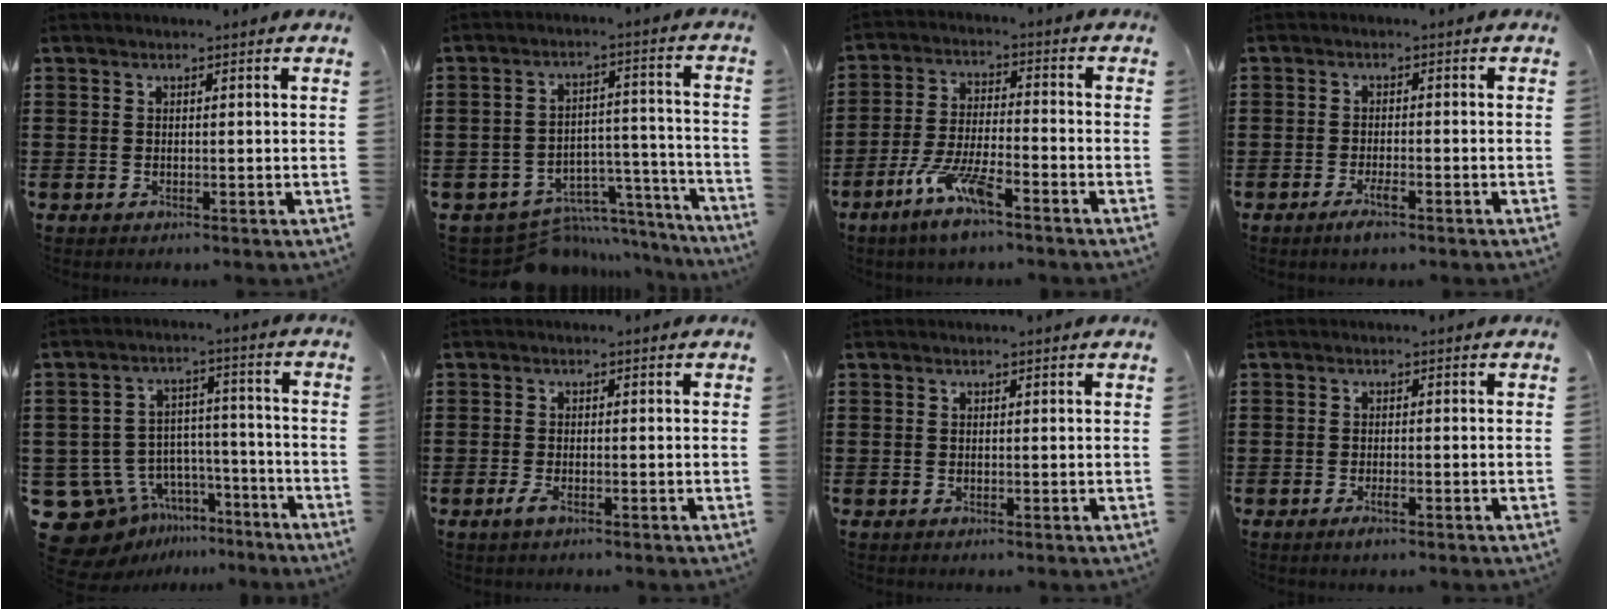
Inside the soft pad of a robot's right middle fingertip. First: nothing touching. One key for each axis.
{"total": 7.5, "fx": -6.6, "fy": 3.1, "fz": 1.8, "tx": -0.034, "ty": 0.023, "tz": -0.118}
{"total": 8.3, "fx": -5.4, "fy": 1.3, "fz": 6.1, "tx": -0.137, "ty": -0.011, "tz": -0.103}
{"total": 2.9, "fx": -1.7, "fy": 0.6, "fz": 2.2, "tx": -0.044, "ty": -0.003, "tz": -0.032}
{"total": 9.6, "fx": -6.5, "fy": 6.9, "fz": 1.6, "tx": -0.062, "ty": 0.027, "tz": -0.117}
{"total": 1.9, "fx": -1.1, "fy": 0.6, "fz": 1.4, "tx": -0.041, "ty": -0.004, "tz": -0.026}
{"total": 0.0}
{"total": 1.6, "fx": -1.0, "fy": 0.3, "fz": 1.2, "tx": -0.031, "ty": -0.009, "tz": -0.018}